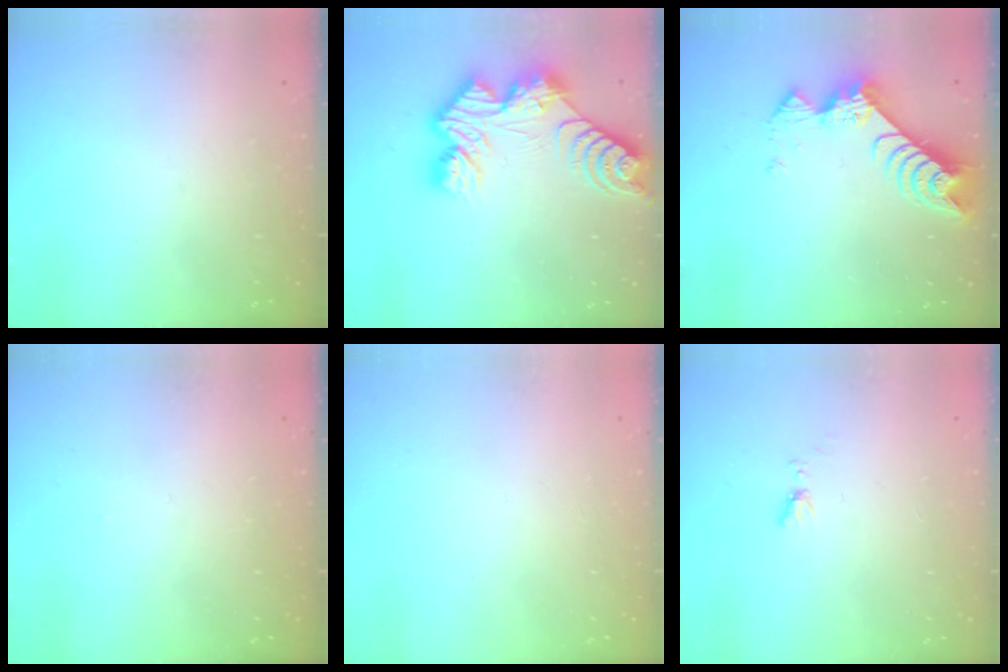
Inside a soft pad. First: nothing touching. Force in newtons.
{"total": 13.6, "press": 13.6, "slide": 0.9}
{"total": 8.4, "press": 8.3, "slide": 0.7}
{"total": 3.4, "press": 3.3, "slide": 0.4}
{"total": 0.0}
{"total": 4.2, "press": 4.1, "slide": 0.8}